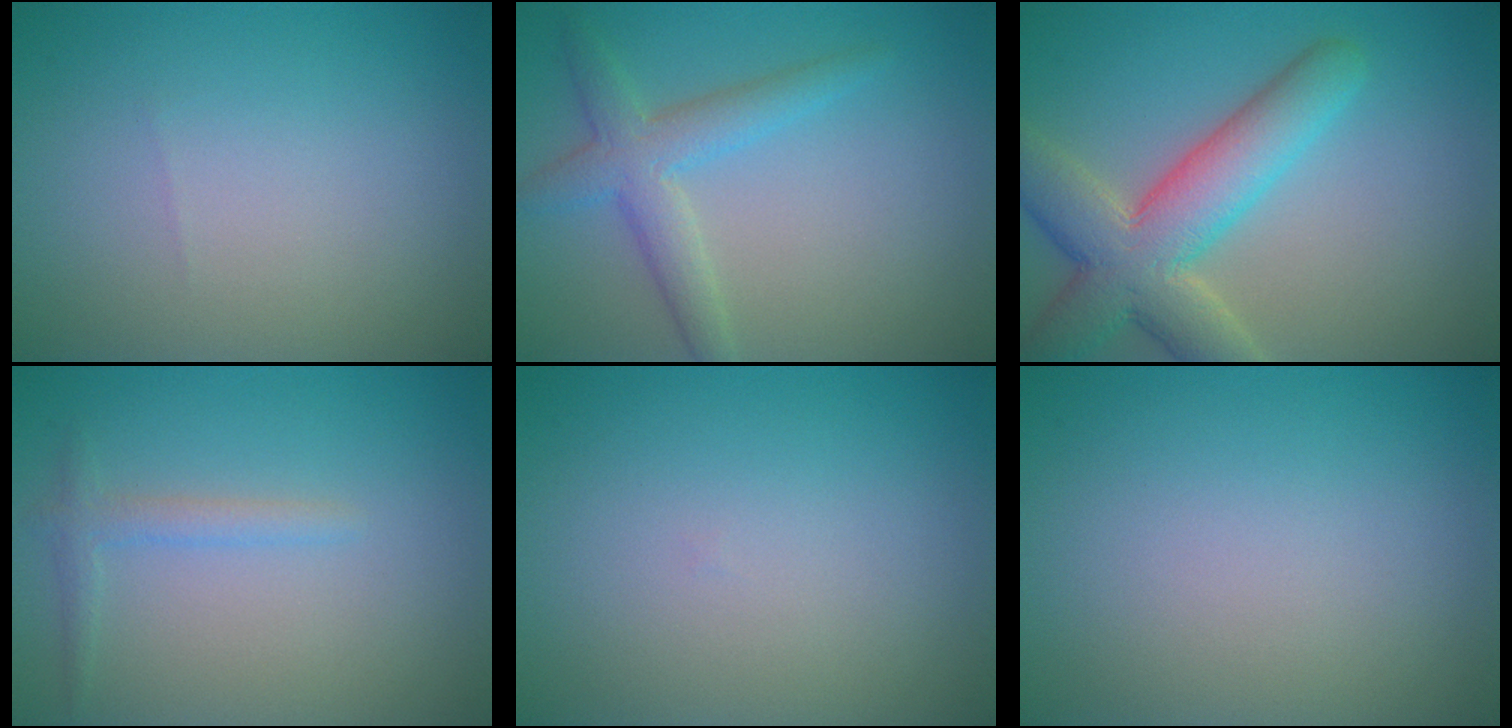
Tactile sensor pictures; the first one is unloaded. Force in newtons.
{"total": 3.7, "press": 3.7, "slide": 0.2}
{"total": 7.9, "press": 7.8, "slide": 0.6}
{"total": 1.5, "press": 1.5, "slide": 0.2}
{"total": 0.0}
{"total": 0.0}